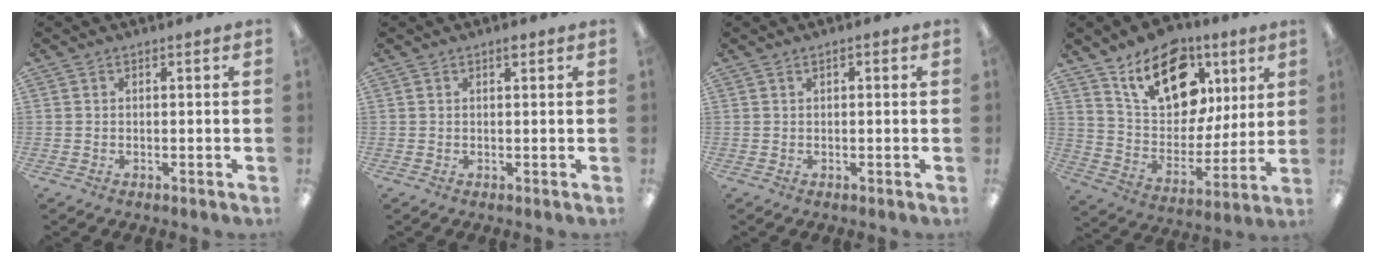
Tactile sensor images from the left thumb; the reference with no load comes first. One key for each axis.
{"total": 1.1, "fx": 0.8, "fy": 0.4, "fz": 0.7, "tx": 0.000, "ty": -0.005, "tz": 0.010}
{"total": 0.7, "fx": 0.2, "fy": 0.4, "fz": 0.6, "tx": -0.011, "ty": 0.003, "tz": 0.004}
{"total": 19.3, "fx": 10.9, "fy": 11.5, "fz": 10.9, "tx": -0.174, "ty": -0.044, "tz": 0.195}